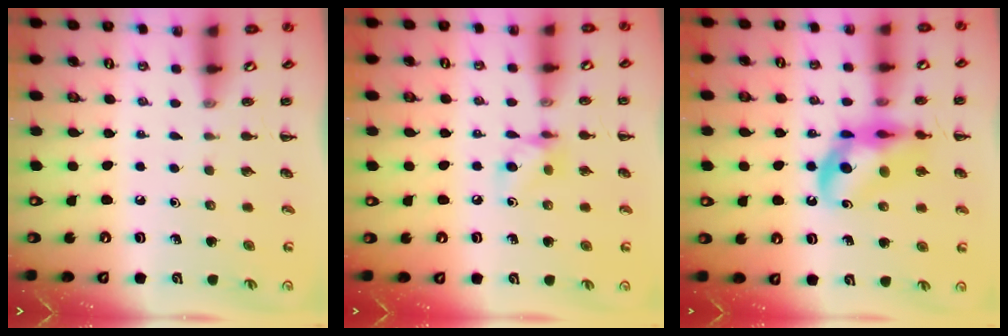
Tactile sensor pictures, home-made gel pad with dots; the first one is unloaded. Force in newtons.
{"total": 6.9, "press": 6.8, "slide": 0.8}
{"total": 15.6, "press": 15.1, "slide": 3.8}